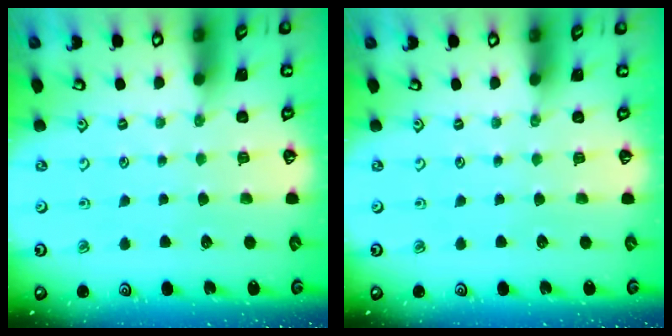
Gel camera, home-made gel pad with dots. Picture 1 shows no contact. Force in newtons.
{"total": 0.0}